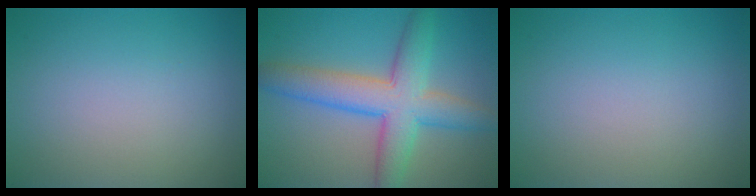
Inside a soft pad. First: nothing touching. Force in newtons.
{"total": 7.4, "press": 7.3, "slide": 0.4}
{"total": 0.0}